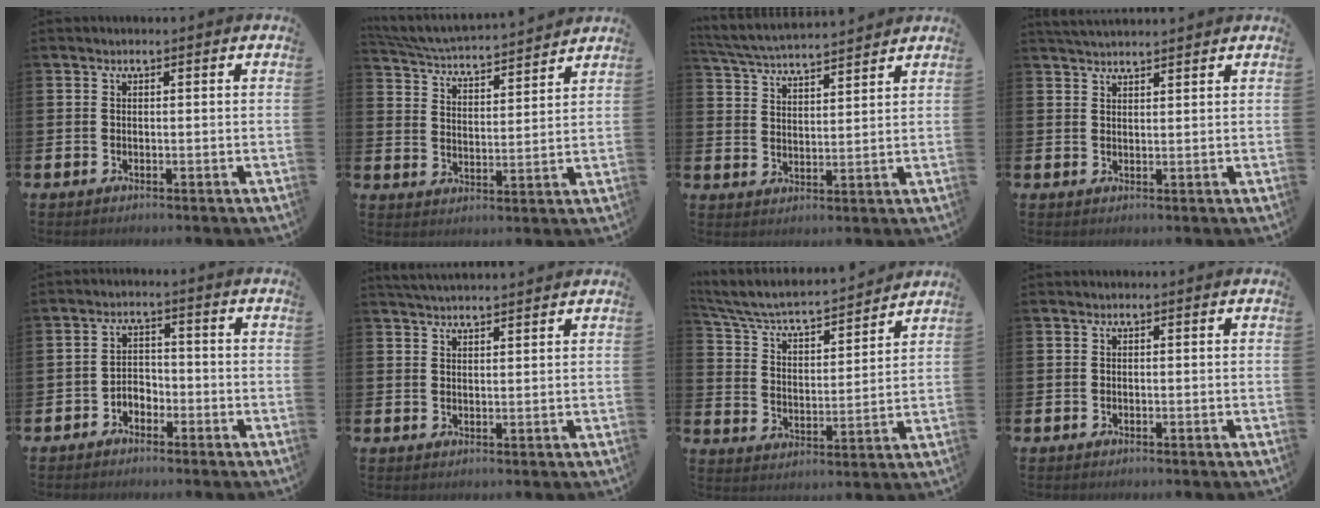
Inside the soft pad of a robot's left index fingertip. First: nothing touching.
{"total": 4.9, "force": [4.9, 0.1, 0.6], "torque": [-0.037, -0.044, 0.082]}
{"total": 5.0, "force": [4.9, 0.2, 0.9], "torque": [-0.040, -0.032, 0.085]}
{"total": 2.8, "force": [2.8, 0.2, 0.4], "torque": [-0.012, -0.009, 0.052]}
{"total": 2.4, "force": [-2.0, 1.3, 0.3], "torque": [-0.018, 0.007, -0.044]}
{"total": 3.1, "force": [3.1, 0.1, 0.3], "torque": [-0.012, -0.010, 0.057]}
{"total": 5.9, "force": [5.5, 1.2, 1.9], "torque": [-0.068, -0.047, 0.089]}
{"total": 0.0}